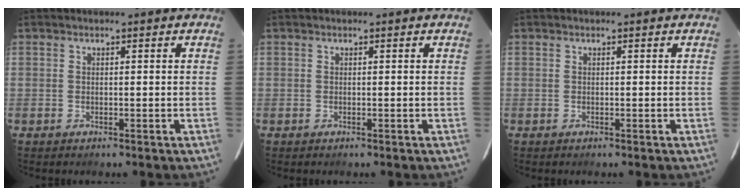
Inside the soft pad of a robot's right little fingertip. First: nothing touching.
{"total": 0.0}
{"total": 0.0}